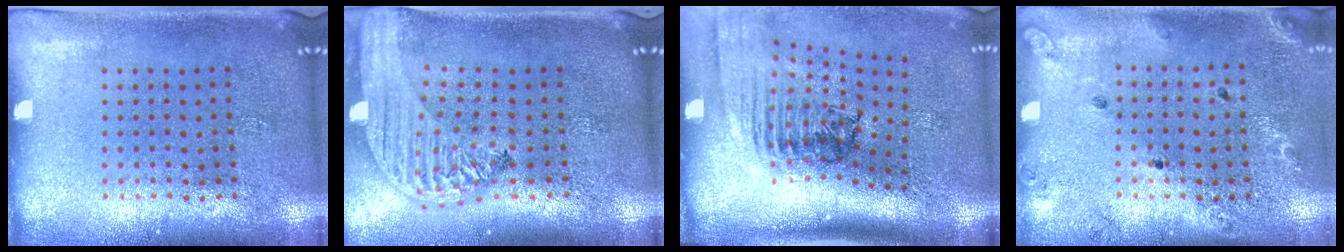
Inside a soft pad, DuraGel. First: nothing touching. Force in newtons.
{"total": 2.6, "press": 2.1, "slide": 1.6}
{"total": 2.6, "press": 1.7, "slide": 1.9}
{"total": 1.3, "press": 1.3, "slide": 0.3}